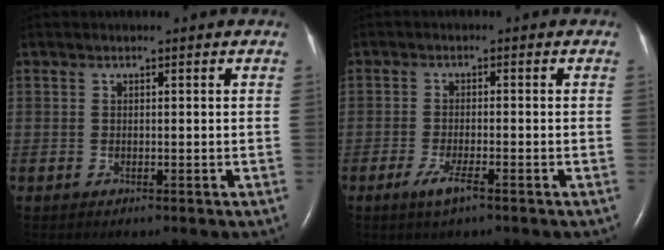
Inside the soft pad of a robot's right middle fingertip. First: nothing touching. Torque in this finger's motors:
{"motor_torque": [0.02, -0.02, 0.02, 0.06]}